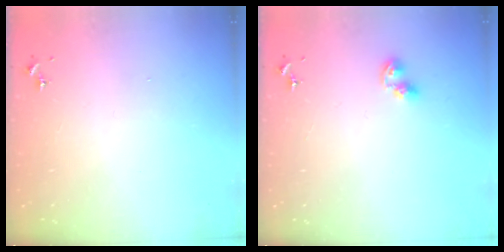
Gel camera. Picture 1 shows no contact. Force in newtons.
{"total": 5.5, "press": 5.5, "slide": 0.4}